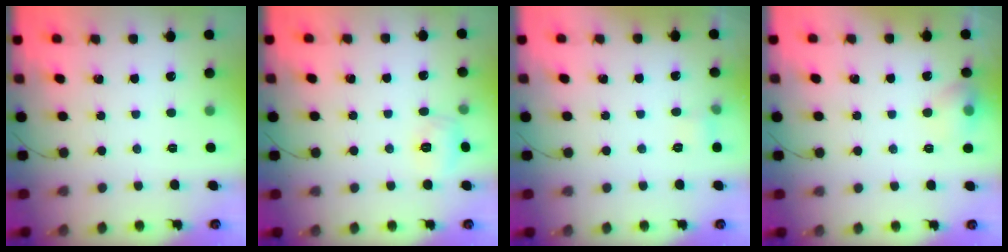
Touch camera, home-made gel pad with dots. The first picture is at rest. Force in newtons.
{"total": 6.0, "press": 5.8, "slide": 1.6}
{"total": 4.8, "press": 4.5, "slide": 1.6}
{"total": 8.5, "press": 8.3, "slide": 1.5}